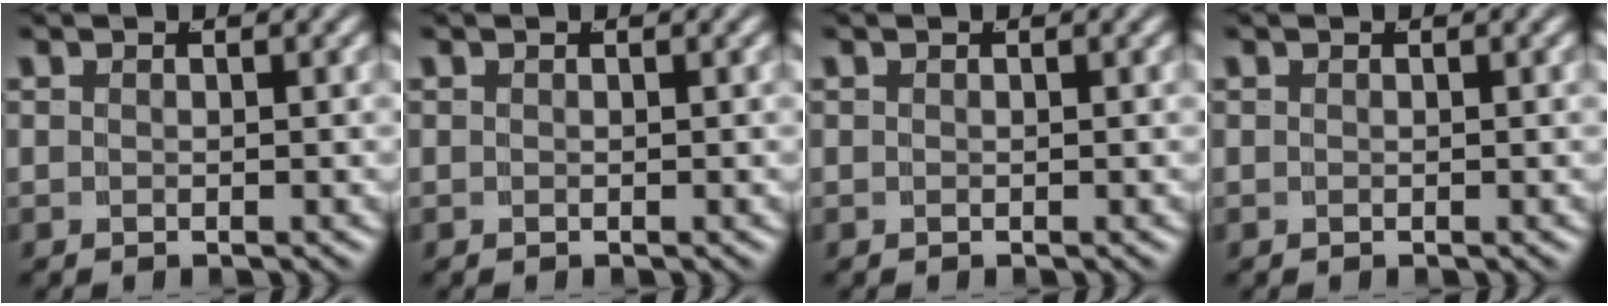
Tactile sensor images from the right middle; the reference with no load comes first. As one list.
[{"total": 0.0}, {"total": 0.0}, {"total": 0.0}]